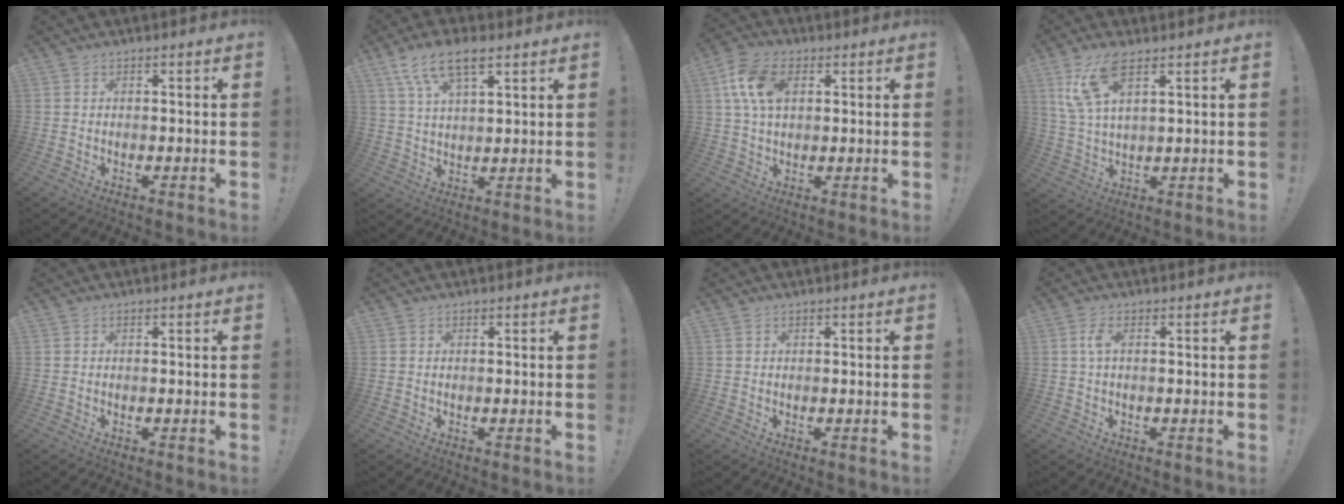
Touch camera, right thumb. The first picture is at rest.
{"total": 10.2, "force": [6.1, 3.8, 7.2], "torque": [-0.125, -0.018, 0.112]}
{"total": 11.8, "force": [3.4, 7.5, 8.5], "torque": [-0.165, 0.006, 0.063]}
{"total": 10.6, "force": [5.7, 3.7, 8.1], "torque": [-0.157, -0.012, 0.111]}
{"total": 0.0}
{"total": 0.0}
{"total": 0.0}
{"total": 3.1, "force": [0.3, 0.8, 3.0], "torque": [-0.057, 0.004, 0.005]}